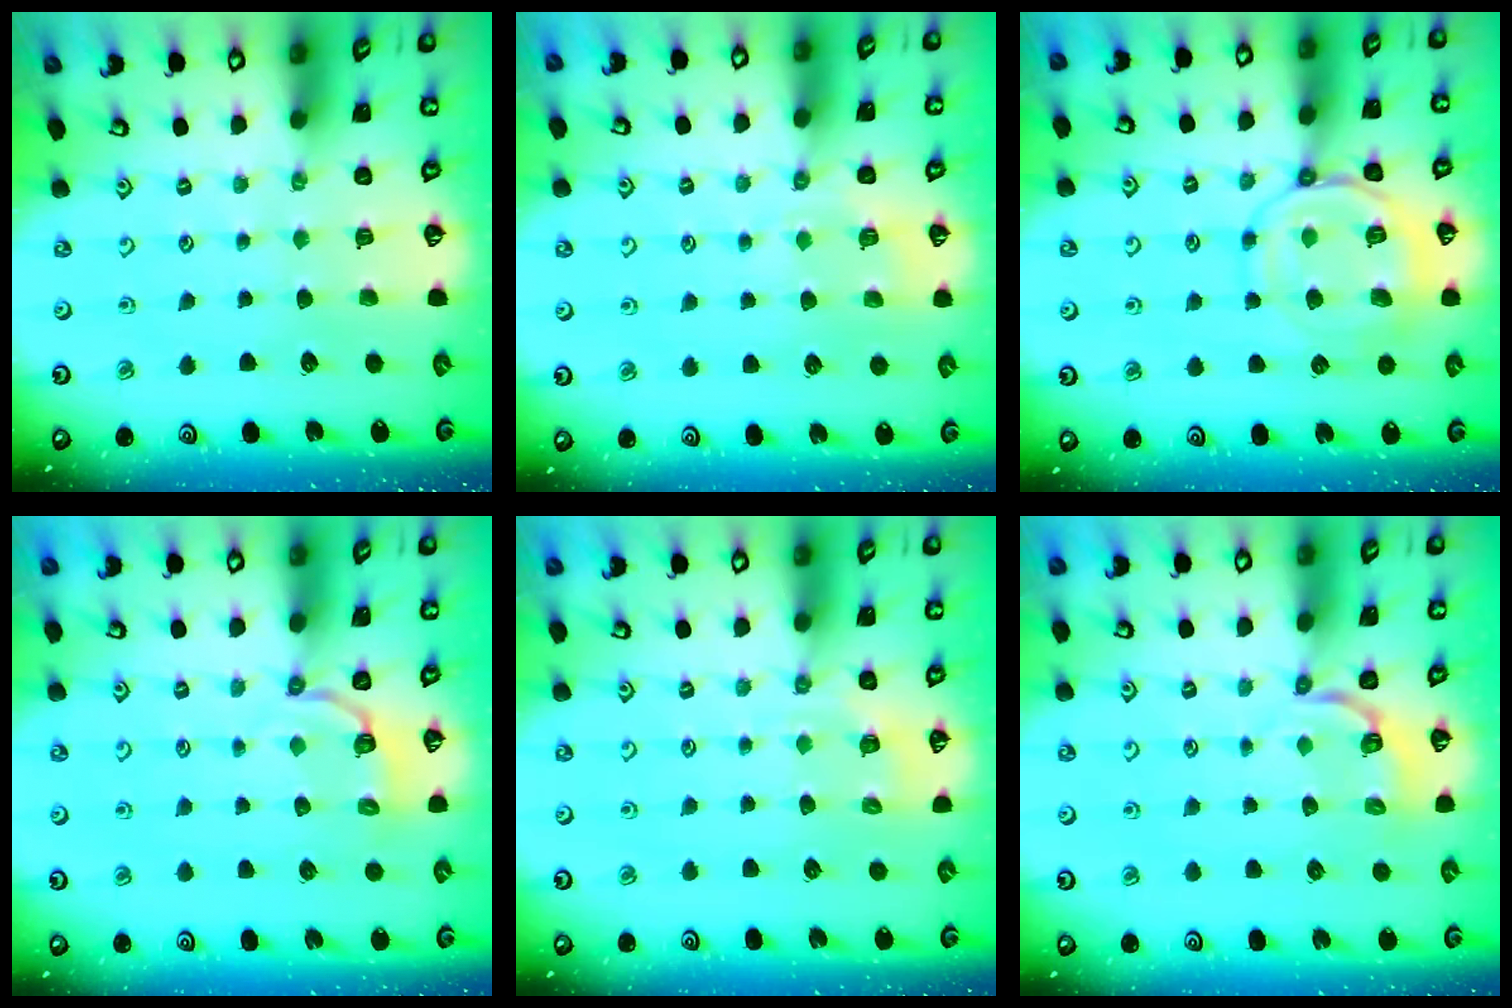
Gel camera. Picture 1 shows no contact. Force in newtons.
{"total": 4.9, "press": 4.8, "slide": 1.3}
{"total": 11.1, "press": 11.1, "slide": 1.1}
{"total": 3.1, "press": 1.5, "slide": 2.7}
{"total": 2.9, "press": 2.6, "slide": 1.2}
{"total": 3.8, "press": 2.8, "slide": 2.5}